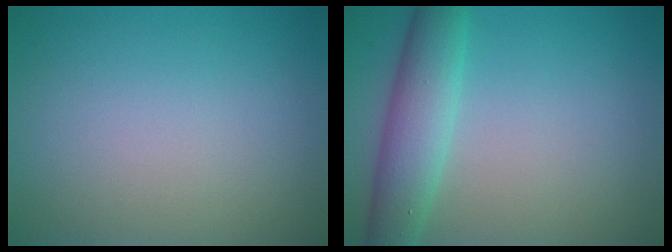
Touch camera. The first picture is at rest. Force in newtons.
{"total": 4.9, "press": 4.9, "slide": 0.3}